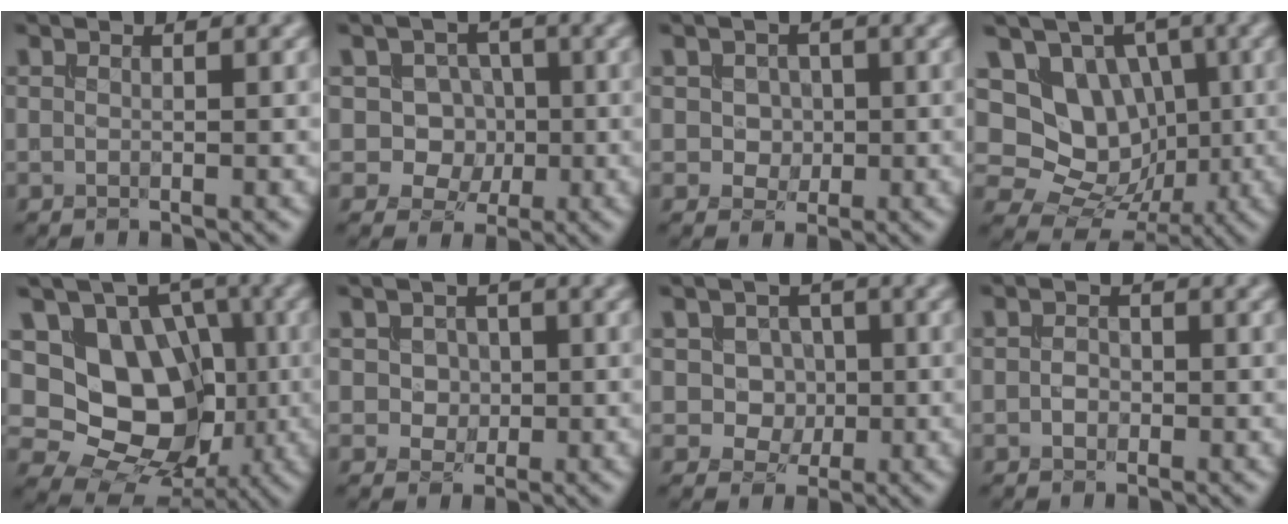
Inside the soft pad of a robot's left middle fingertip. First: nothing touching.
{"total": 4.2, "force": [0.1, 3.8, 1.9], "torque": [-0.014, 0.005, -0.016]}
{"total": 2.4, "force": [0.3, 2.0, 1.1], "torque": [-0.020, 0.002, 0.005]}
{"total": 11.8, "force": [1.8, 10.2, 5.7], "torque": [-0.114, 0.038, 0.002]}
{"total": 12.8, "force": [0.0, 10.5, 7.3], "torque": [-0.109, 0.012, -0.025]}
{"total": 2.5, "force": [0.5, 2.1, 1.2], "torque": [-0.021, 0.004, 0.012]}
{"total": 3.5, "force": [0.3, 3.0, 1.7], "torque": [-0.021, 0.004, -0.003]}
{"total": 1.2, "force": [-0.4, 1.0, 0.6], "torque": [-0.012, 0.000, -0.012]}